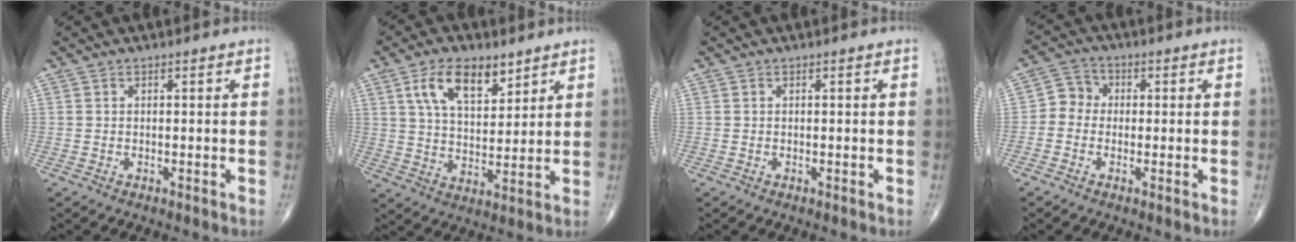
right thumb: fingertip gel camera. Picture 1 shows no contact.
{"total": 11.2, "force": [6.0, 5.6, 7.6], "torque": [-0.115, -0.026, 0.113]}
{"total": 0.0}
{"total": 4.3, "force": [-0.7, 3.9, 1.7], "torque": [-0.010, 0.014, -0.030]}